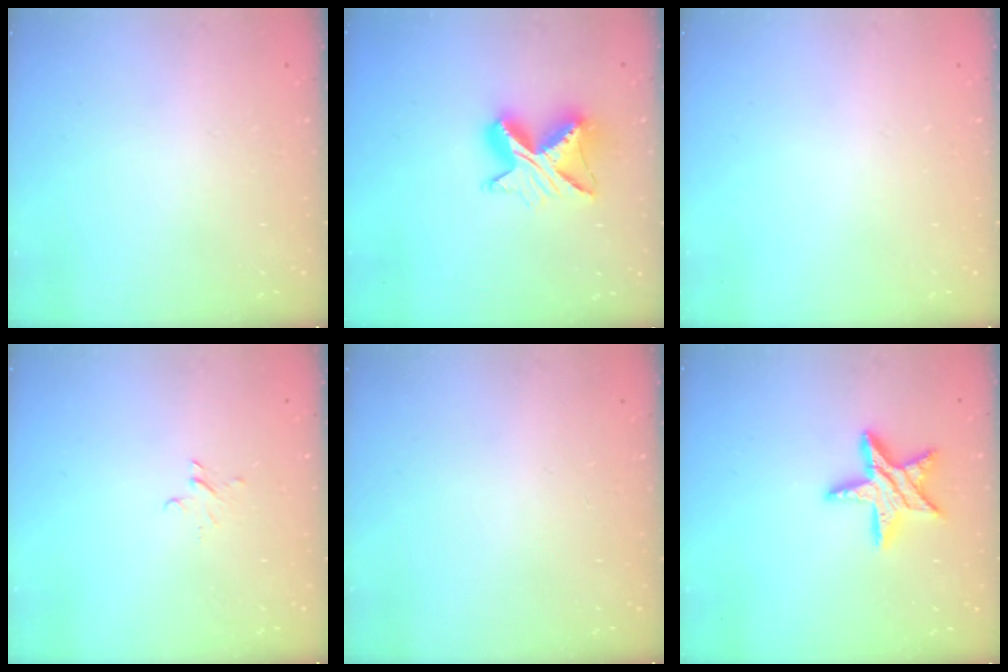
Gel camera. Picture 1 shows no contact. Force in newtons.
{"total": 9.8, "press": 9.8, "slide": 1.0}
{"total": 0.0}
{"total": 2.2, "press": 2.2, "slide": 0.2}
{"total": 0.0}
{"total": 12.1, "press": 12.1, "slide": 0.8}